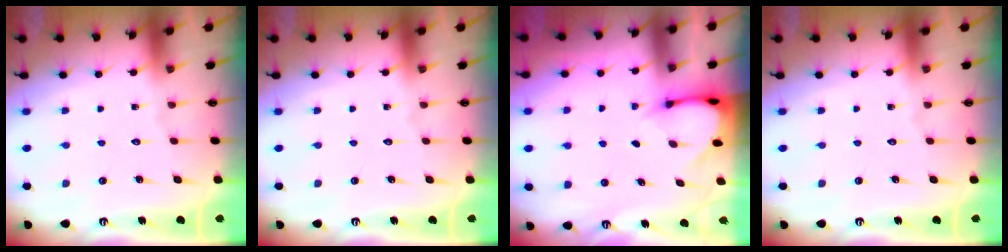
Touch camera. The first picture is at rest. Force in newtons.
{"total": 0.0}
{"total": 3.4, "press": 3.4, "slide": 0.2}
{"total": 0.0}